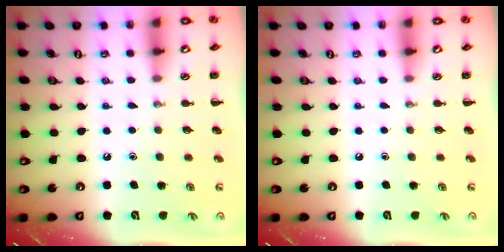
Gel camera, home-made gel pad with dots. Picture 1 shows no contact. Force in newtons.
{"total": 0.0}